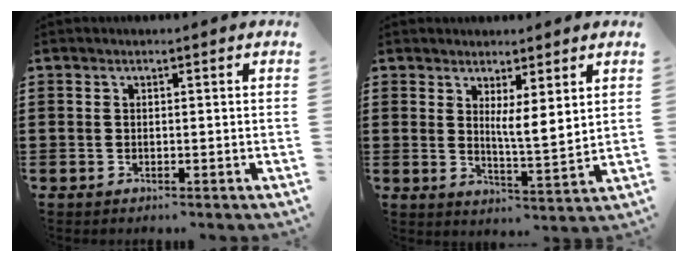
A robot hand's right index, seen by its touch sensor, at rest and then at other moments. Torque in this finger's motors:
{"motor_torque": [0.21, 0.19, 0.36, 0.09]}